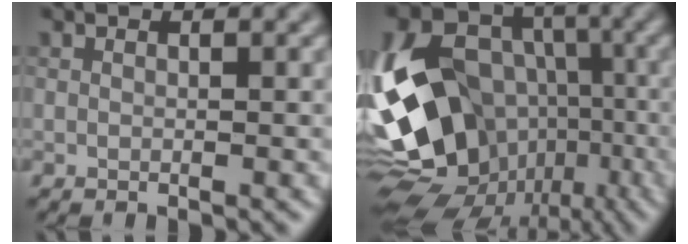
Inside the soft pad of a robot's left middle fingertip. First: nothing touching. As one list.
[{"total": 16.9, "force": [-5.0, 12.7, 9.9], "torque": [-0.208, 0.006, -0.054]}]